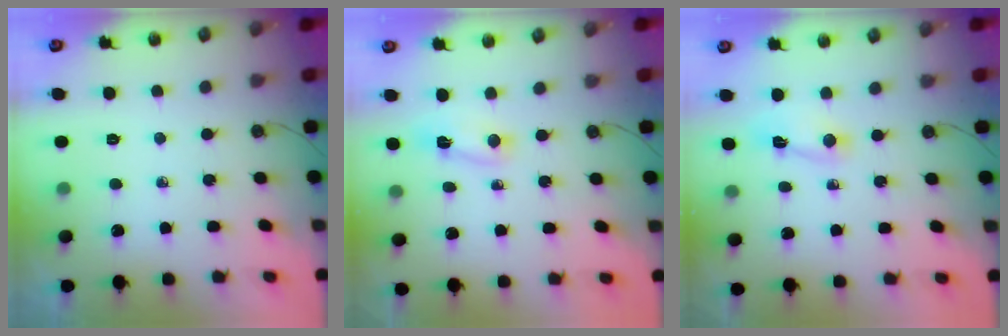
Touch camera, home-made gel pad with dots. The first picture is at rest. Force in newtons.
{"total": 2.4, "press": 2.3, "slide": 0.6}
{"total": 2.5, "press": 2.5, "slide": 0.3}